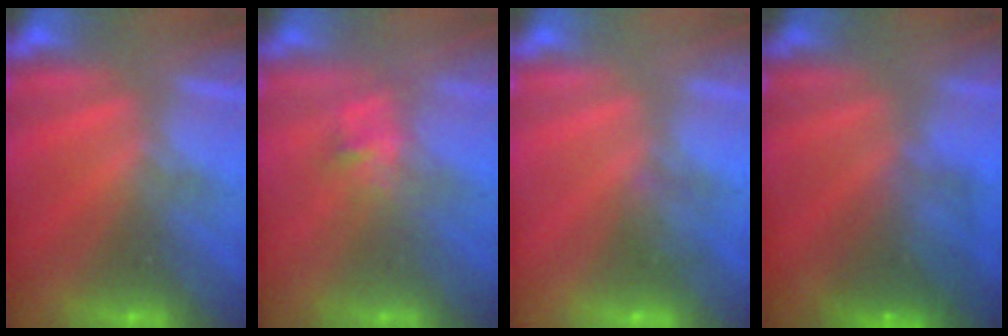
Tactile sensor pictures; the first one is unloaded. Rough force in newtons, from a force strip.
{"total": 2.9}
{"total": 1.3}
{"total": 7.2}